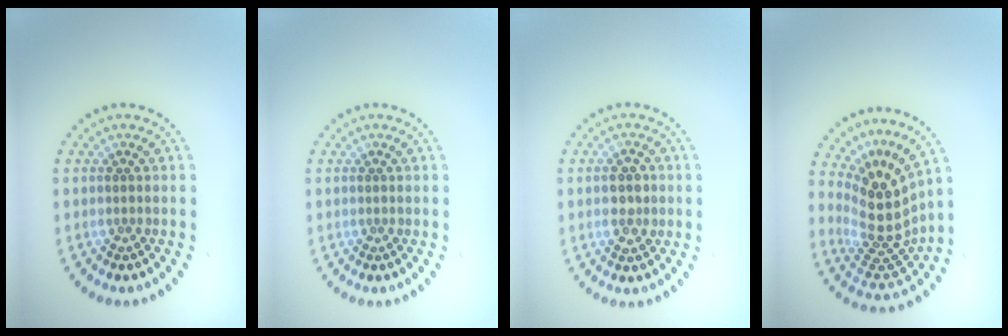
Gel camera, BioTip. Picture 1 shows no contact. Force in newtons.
{"total": 0.0}
{"total": 2.3, "press": 2.3, "slide": 0.1}
{"total": 5.0, "press": 3.5, "slide": 3.5}